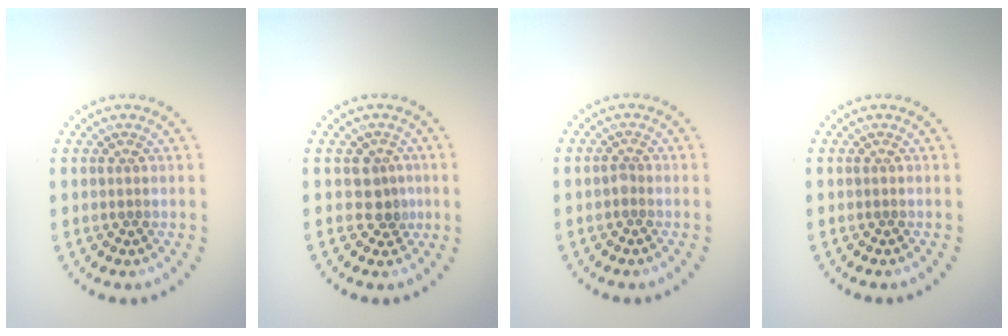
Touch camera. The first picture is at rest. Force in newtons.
{"total": 1.9, "press": 1.5, "slide": 1.1}
{"total": 0.6, "press": 0.5, "slide": 0.2}
{"total": 0.0}